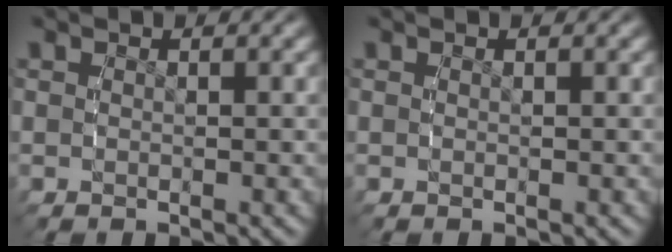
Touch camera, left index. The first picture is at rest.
{"total": 0.0}